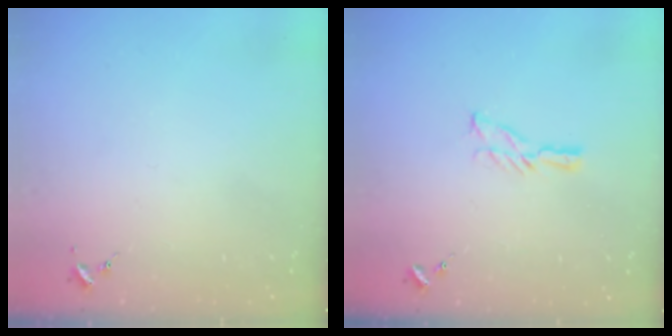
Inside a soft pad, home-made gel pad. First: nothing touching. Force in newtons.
{"total": 5.8, "press": 5.8, "slide": 0.5}